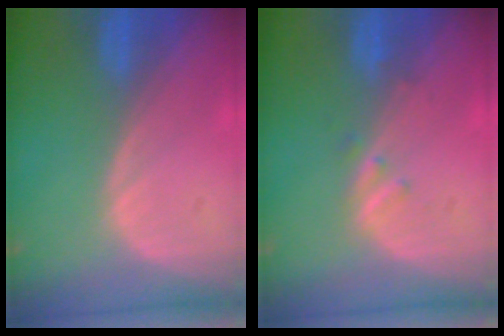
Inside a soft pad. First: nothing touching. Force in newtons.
{"total": 1.4, "press": 1.4, "slide": 0.2}